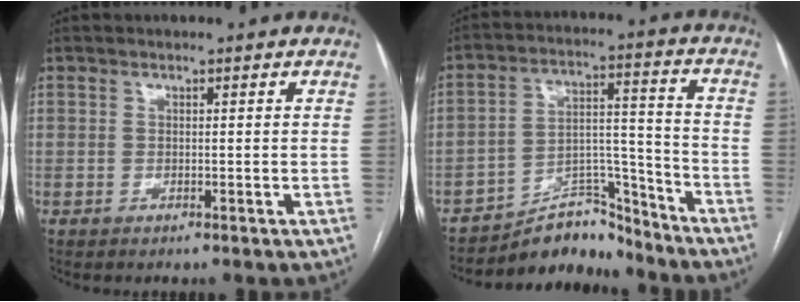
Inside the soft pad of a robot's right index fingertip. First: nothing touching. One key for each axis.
{"total": 9.8, "fx": -9.3, "fy": 3.0, "fz": 1.2, "tx": -0.007, "ty": 0.057, "tz": -0.157}